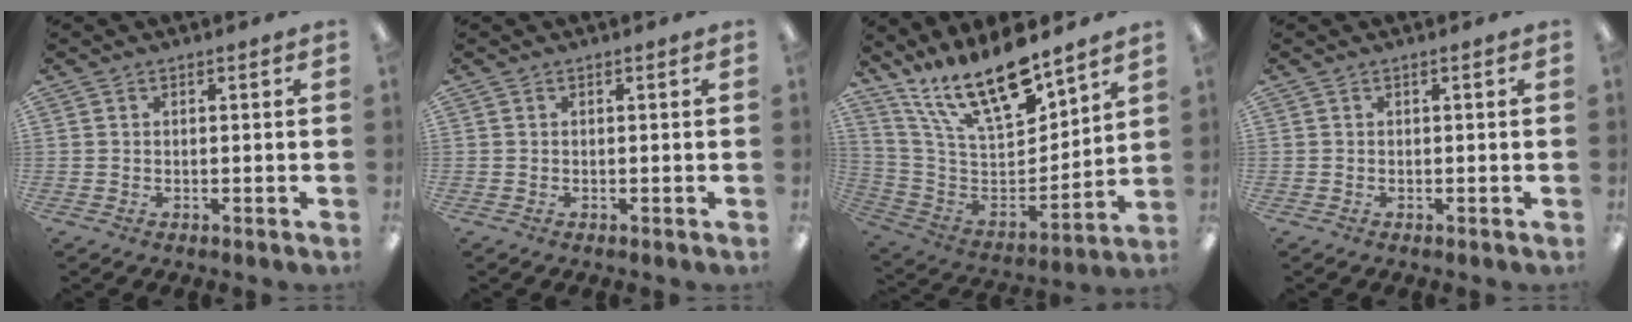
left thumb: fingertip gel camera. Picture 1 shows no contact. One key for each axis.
{"total": 0.0}
{"total": 20.4, "fx": 15.4, "fy": 6.9, "fz": 11.5, "tx": -0.229, "ty": -0.102, "tz": 0.271}
{"total": 0.0}